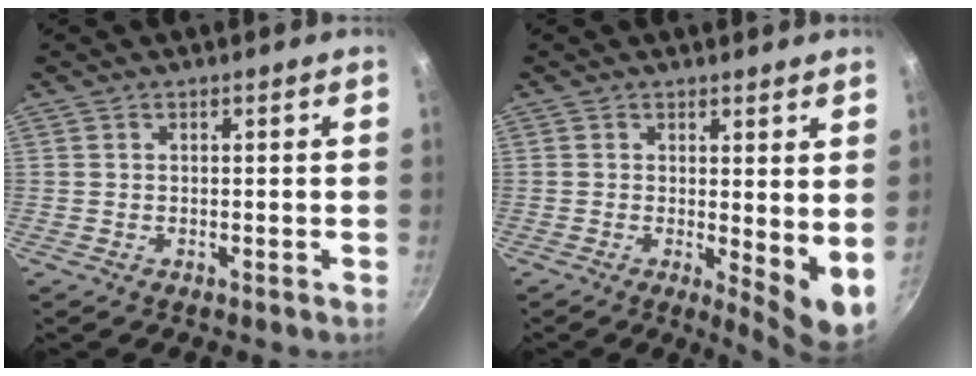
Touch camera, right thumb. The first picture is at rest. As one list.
[{"total": 6.9, "force": [0.9, 2.3, 6.5], "torque": [-0.086, -0.024, 0.013]}]